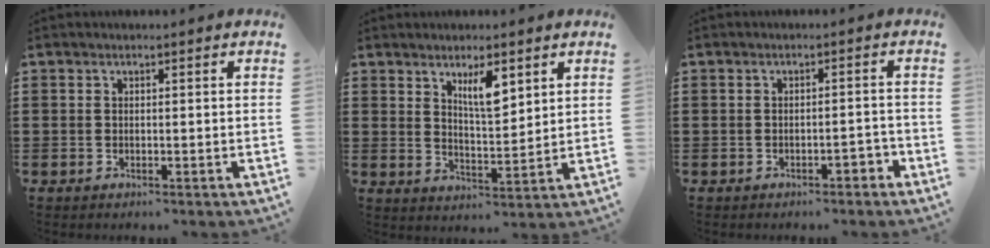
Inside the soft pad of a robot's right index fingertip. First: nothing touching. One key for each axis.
{"total": 5.6, "fx": 3.2, "fy": 1.8, "fz": 4.3, "tx": -0.076, "ty": -0.003, "tz": 0.052}
{"total": 2.2, "fx": -1.4, "fy": 0.5, "fz": 1.5, "tx": -0.028, "ty": 0.001, "tz": -0.028}